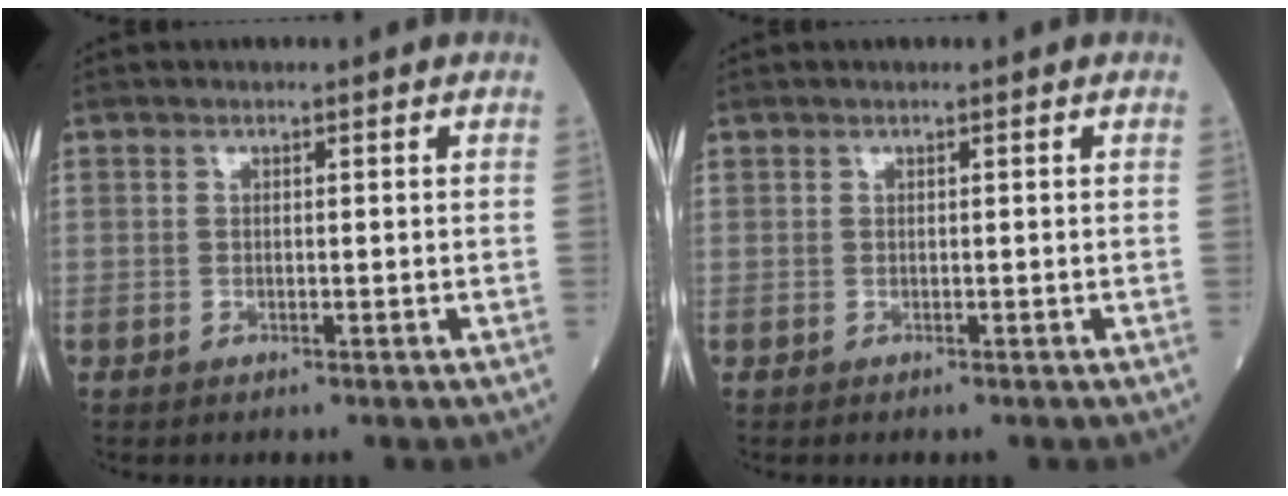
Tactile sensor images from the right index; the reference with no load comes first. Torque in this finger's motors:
{"motor_torque": [-0.08, 0.07, -0.02, 0.01]}